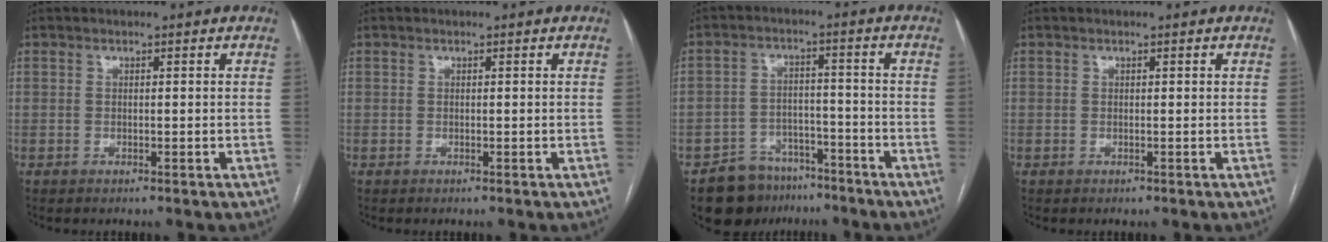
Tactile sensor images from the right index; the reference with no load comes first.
{"total": 0.0}
{"total": 8.7, "force": [-6.8, 5.2, 1.2], "torque": [-0.010, 0.021, -0.105]}
{"total": 0.0}